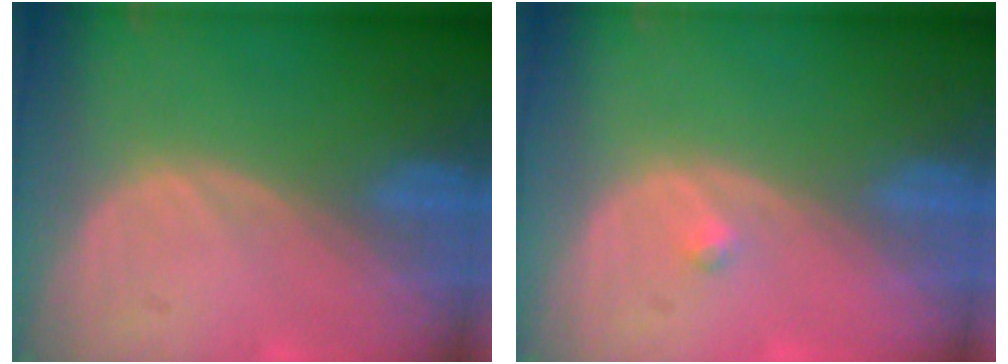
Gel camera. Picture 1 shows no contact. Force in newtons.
{"total": 0.7, "press": 0.7, "slide": 0.1}